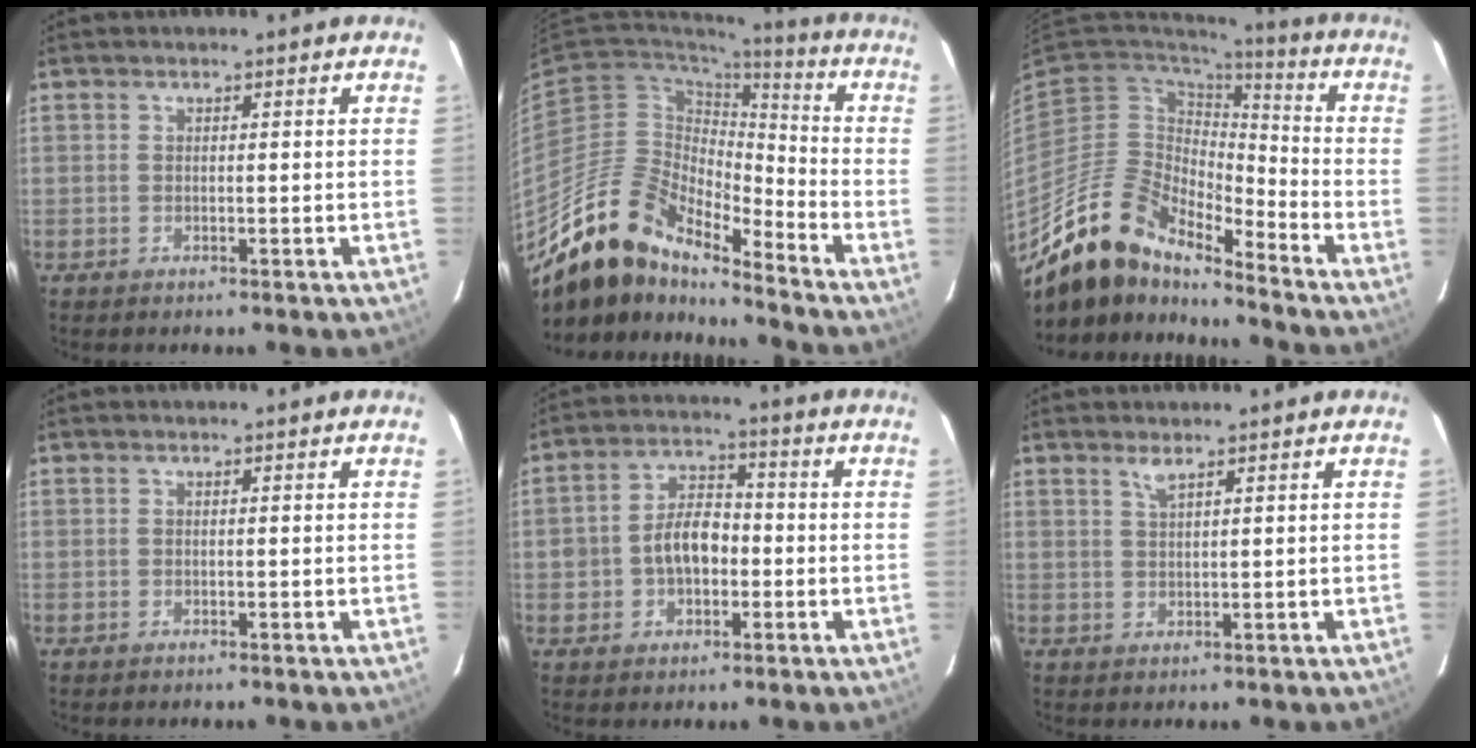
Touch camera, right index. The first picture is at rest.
{"total": 17.6, "force": [-15.2, 5.3, 7.0], "torque": [-0.121, 0.003, -0.286]}
{"total": 16.5, "force": [-14.5, 4.8, 6.1], "torque": [-0.113, -0.001, -0.276]}
{"total": 0.0}
{"total": 7.8, "force": [-1.5, 5.4, 5.4], "torque": [-0.100, 0.023, -0.017]}
{"total": 1.8, "force": [1.4, 0.0, 1.1], "torque": [-0.023, 0.000, 0.026]}